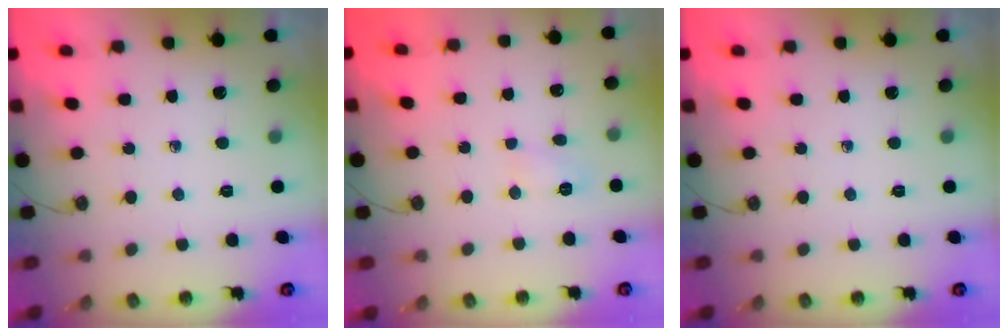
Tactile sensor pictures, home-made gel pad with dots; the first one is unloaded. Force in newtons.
{"total": 3.8, "press": 3.8, "slide": 0.4}
{"total": 0.0}